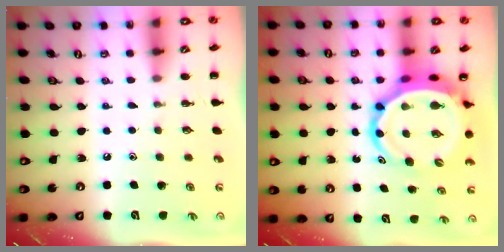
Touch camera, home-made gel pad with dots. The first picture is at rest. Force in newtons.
{"total": 9.1, "press": 8.7, "slide": 2.5}